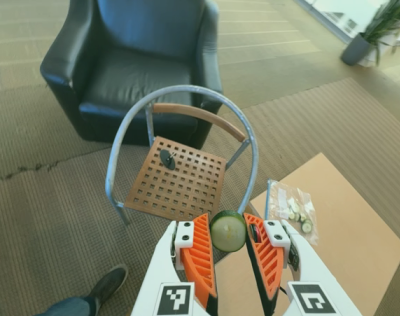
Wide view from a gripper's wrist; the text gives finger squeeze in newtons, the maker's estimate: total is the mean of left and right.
{"total": 6.8, "left": 6.8, "right": 6.9}